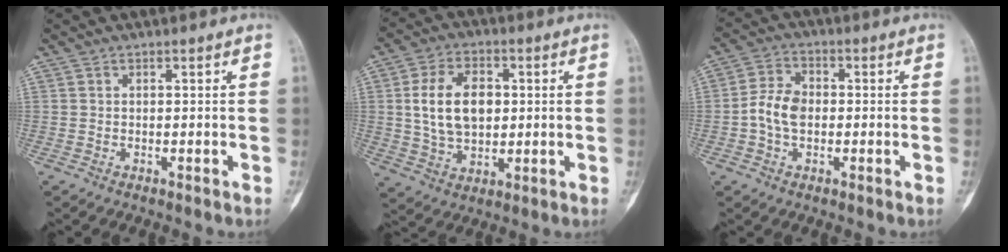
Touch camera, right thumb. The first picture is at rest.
{"total": 12.3, "force": [1.6, 8.1, 9.1], "torque": [-0.142, -0.001, 0.033]}
{"total": 6.7, "force": [-0.8, 4.6, 4.8], "torque": [-0.087, 0.018, -0.022]}